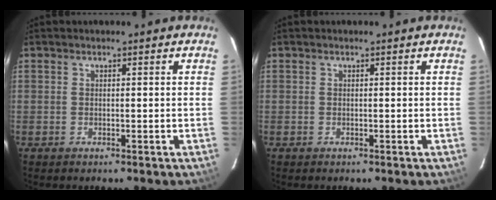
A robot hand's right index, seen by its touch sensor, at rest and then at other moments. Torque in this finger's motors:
{"motor_torque": [0.00, 0.00, 0.00, 0.00]}